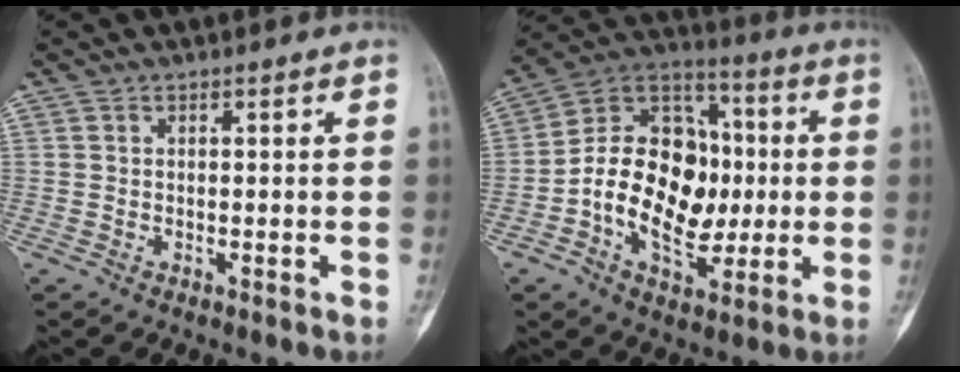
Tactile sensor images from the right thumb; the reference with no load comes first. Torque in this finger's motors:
{"motor_torque": [2.26, 2.28, 0.23, 0.06, 0.13]}